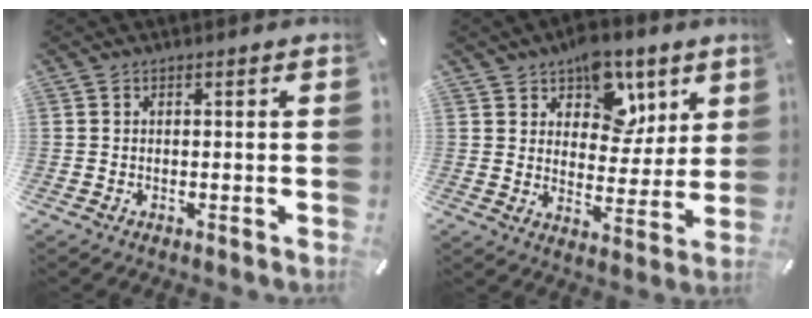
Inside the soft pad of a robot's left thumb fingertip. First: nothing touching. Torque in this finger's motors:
{"motor_torque": [1.94, 1.84, 1.21, -1.22, 0.31]}